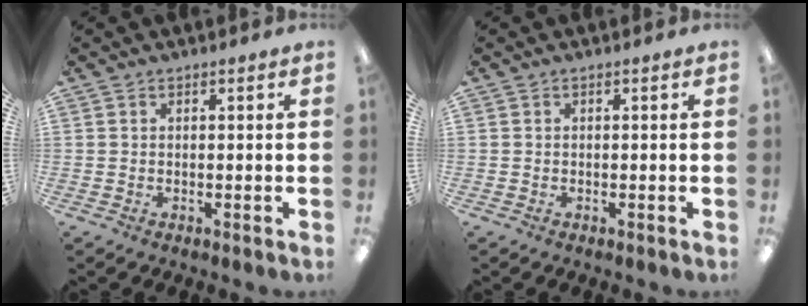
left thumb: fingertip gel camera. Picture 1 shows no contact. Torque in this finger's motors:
{"motor_torque": [0.00, 0.00, 0.04, -0.04, 0.00]}